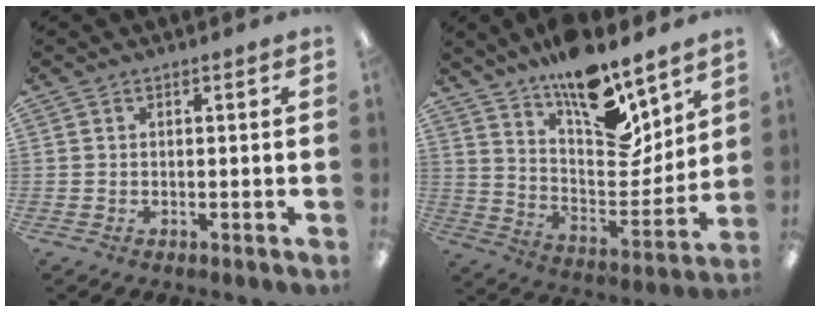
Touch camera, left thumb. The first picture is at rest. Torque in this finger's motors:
{"motor_torque": [3.00, 1.77, 1.69, -1.08, 0.13]}